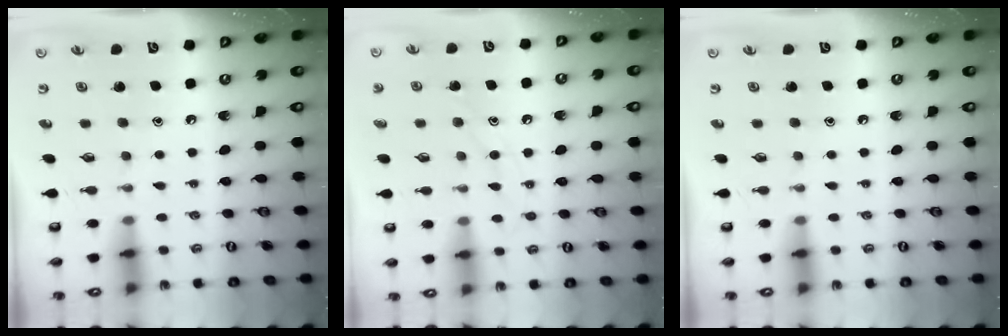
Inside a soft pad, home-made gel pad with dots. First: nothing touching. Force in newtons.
{"total": 8.9, "press": 8.8, "slide": 0.8}
{"total": 0.0}